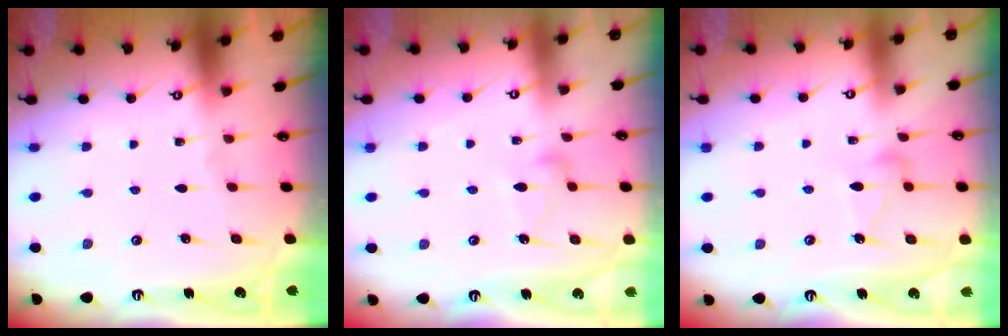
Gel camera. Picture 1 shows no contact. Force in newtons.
{"total": 8.2, "press": 8.2, "slide": 0.4}
{"total": 7.8, "press": 7.8, "slide": 0.4}